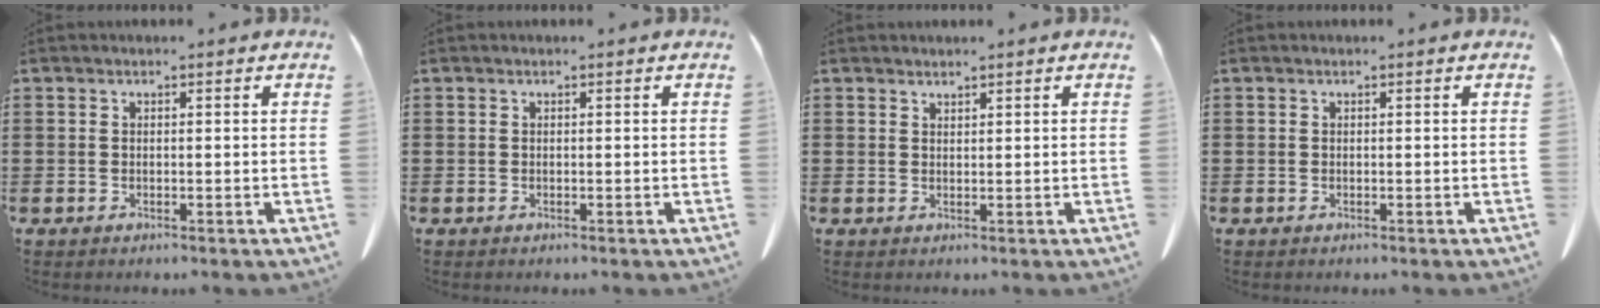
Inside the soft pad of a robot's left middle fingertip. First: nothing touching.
{"total": 0.0}
{"total": 1.0, "force": [1.0, 0.1, 0.1], "torque": [-0.003, -0.001, 0.020]}
{"total": 0.0}